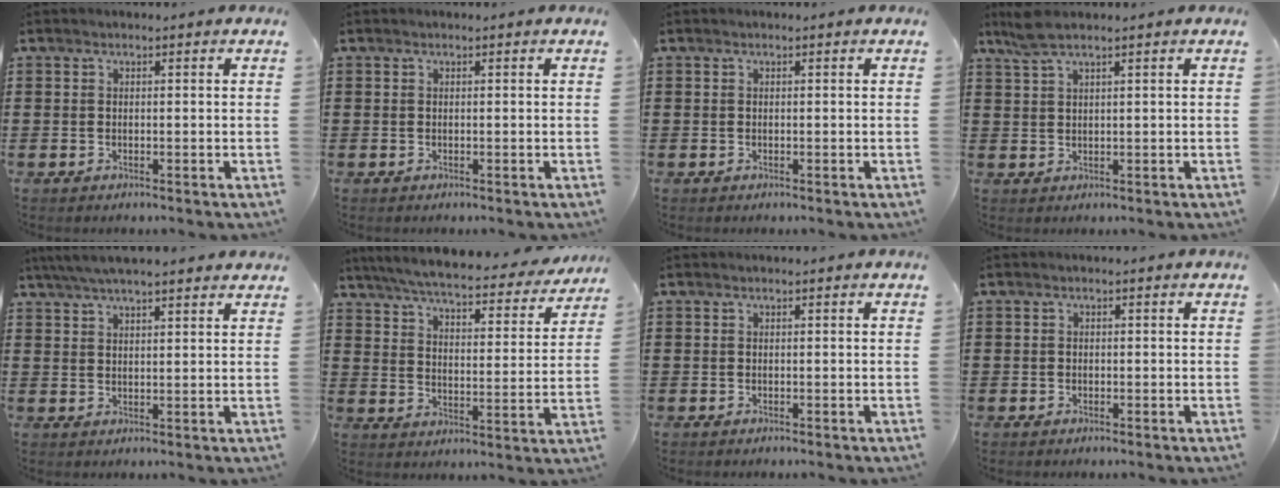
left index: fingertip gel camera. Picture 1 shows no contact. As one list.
[{"total": 0.0}, {"total": 0.0}, {"total": 3.2, "force": [2.1, 0.5, 2.3], "torque": [-0.050, 0.003, 0.039]}, {"total": 4.9, "force": [4.4, 0.4, 2.2], "torque": [-0.053, -0.006, 0.080]}, {"total": 5.9, "force": [5.5, 0.2, 2.0], "torque": [-0.068, -0.038, 0.091]}, {"total": 0.0}, {"total": 0.6, "force": [-0.2, 0.6, 0.0], "torque": [-0.003, 0.003, -0.004]}]